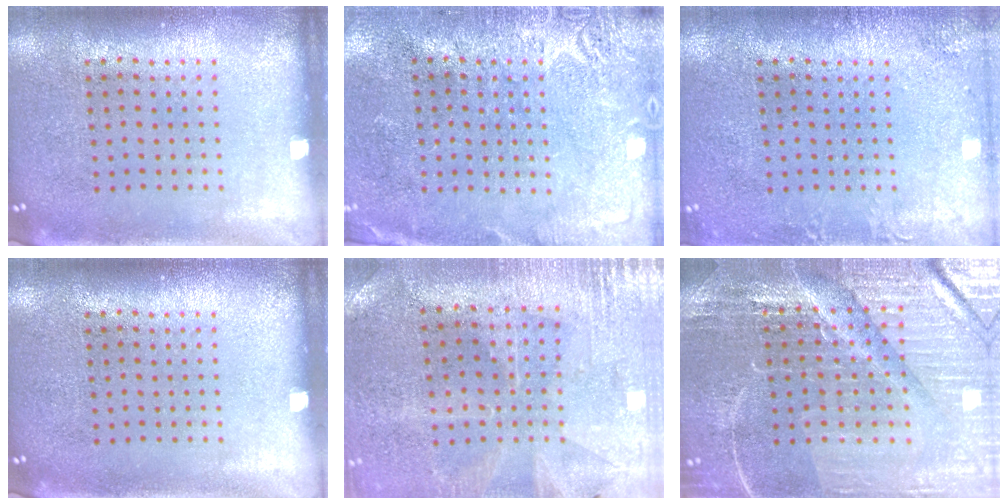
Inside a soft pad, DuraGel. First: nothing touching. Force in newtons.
{"total": 2.8, "press": 2.6, "slide": 0.9}
{"total": 1.6, "press": 1.6, "slide": 0.1}
{"total": 0.0}
{"total": 0.7, "press": 0.6, "slide": 0.3}
{"total": 4.3, "press": 4.2, "slide": 1.1}